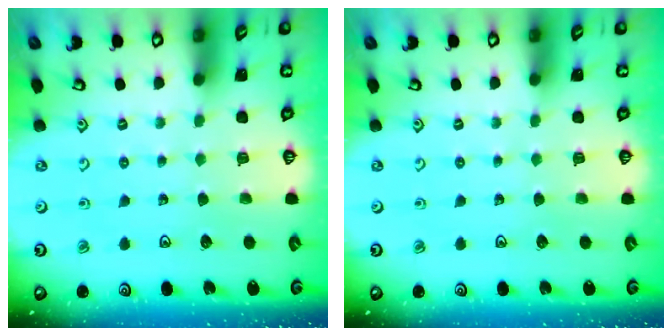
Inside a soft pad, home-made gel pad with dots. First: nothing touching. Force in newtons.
{"total": 0.0}